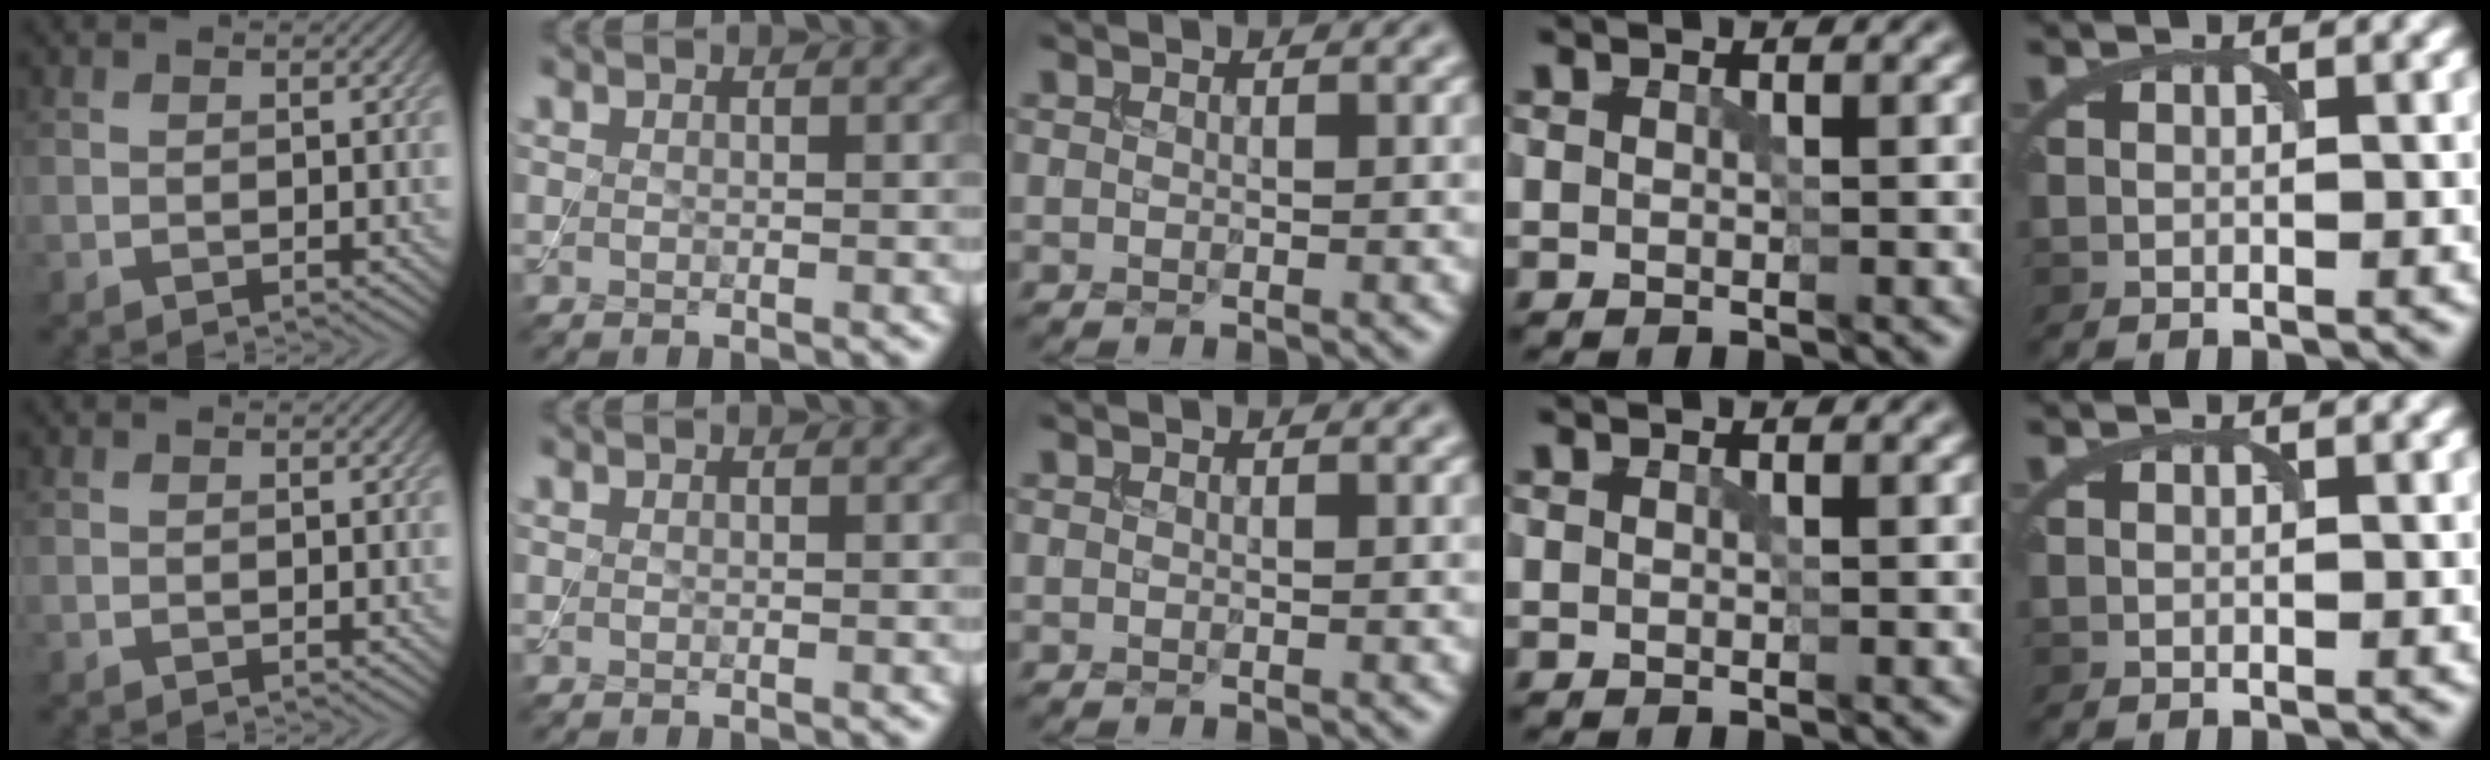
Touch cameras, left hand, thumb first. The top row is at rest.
{}